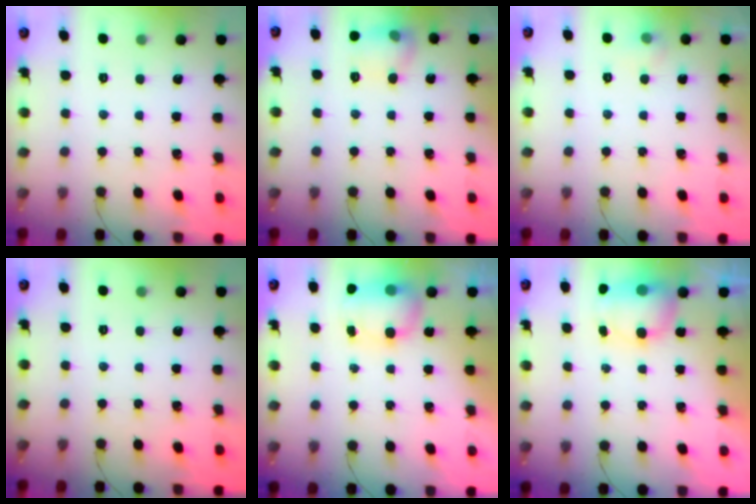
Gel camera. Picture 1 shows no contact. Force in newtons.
{"total": 10.0, "press": 10.0, "slide": 0.7}
{"total": 5.2, "press": 5.1, "slide": 1.2}
{"total": 0.0}
{"total": 7.4, "press": 7.4, "slide": 1.1}
{"total": 7.2, "press": 7.1, "slide": 1.3}